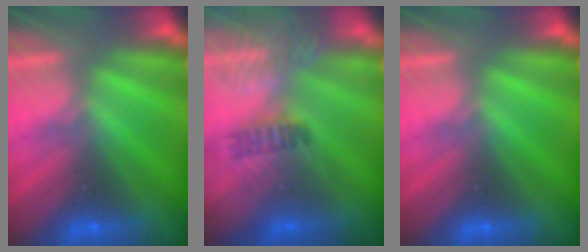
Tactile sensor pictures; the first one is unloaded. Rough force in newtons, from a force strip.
{"total": 5.8}
{"total": 0.0}